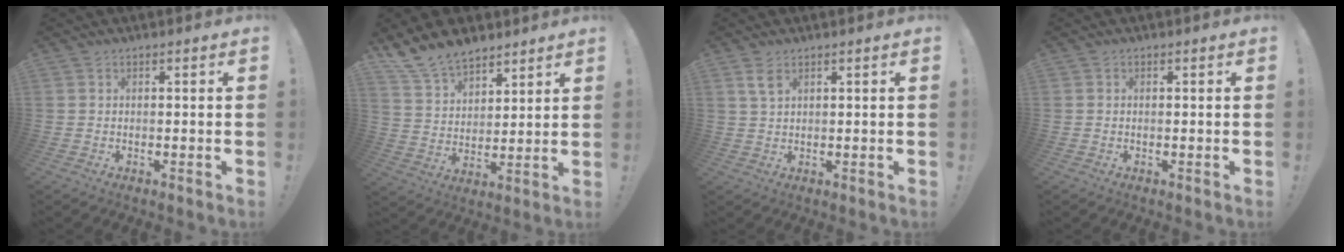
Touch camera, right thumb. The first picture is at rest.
{"total": 12.1, "force": [10.0, 5.6, 3.6], "torque": [-0.077, -0.069, 0.195]}
{"total": 3.8, "force": [2.1, 1.6, 2.7], "torque": [-0.042, -0.008, 0.037]}
{"total": 0.0}